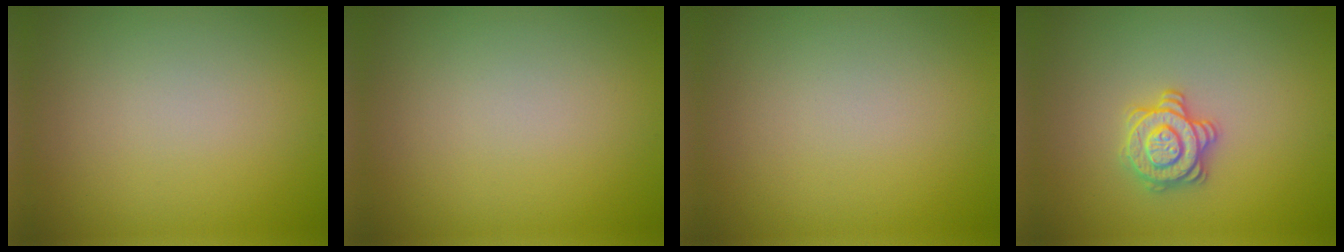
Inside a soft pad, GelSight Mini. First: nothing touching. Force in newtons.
{"total": 0.0}
{"total": 0.0}
{"total": 2.8, "press": 2.7, "slide": 0.7}